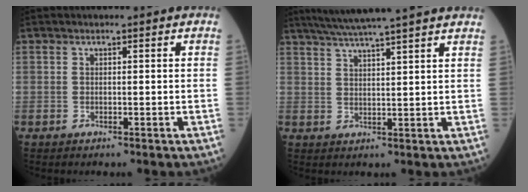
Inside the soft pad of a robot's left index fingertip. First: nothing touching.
{"total": 16.2, "force": [14.1, -0.4, 7.9], "torque": [-0.138, 0.026, 0.192]}